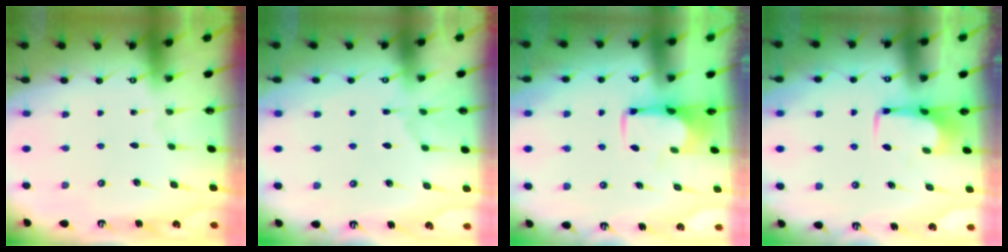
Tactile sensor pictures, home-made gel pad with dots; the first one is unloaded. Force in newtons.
{"total": 1.6, "press": 1.2, "slide": 1.2}
{"total": 1.2, "press": 1.1, "slide": 0.5}
{"total": 0.6, "press": 0.5, "slide": 0.2}